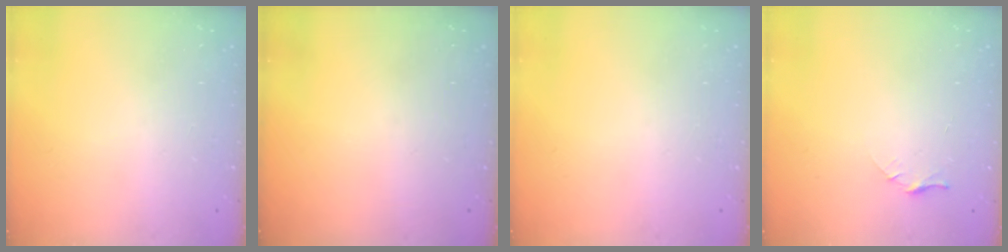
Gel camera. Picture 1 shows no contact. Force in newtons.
{"total": 0.0}
{"total": 0.0}
{"total": 4.5, "press": 4.4, "slide": 0.4}